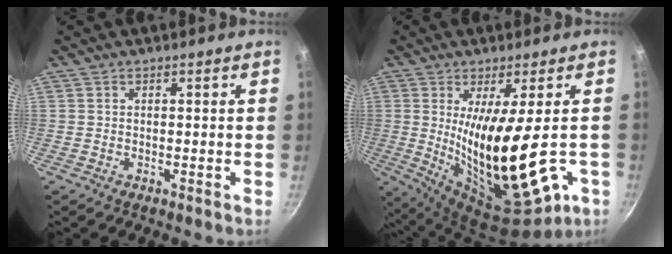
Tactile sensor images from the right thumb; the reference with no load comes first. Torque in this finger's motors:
{"motor_torque": [1.43, 3.58, 2.34, -0.43, 0.44]}